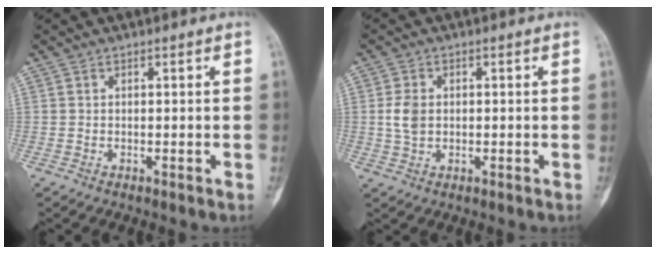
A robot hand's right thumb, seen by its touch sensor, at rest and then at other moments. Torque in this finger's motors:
{"motor_torque": [0.28, -0.07, 0.58, -0.02, 0.13]}